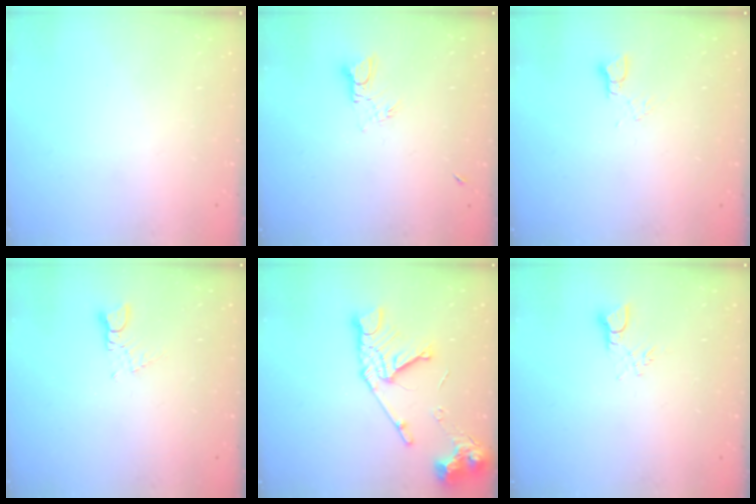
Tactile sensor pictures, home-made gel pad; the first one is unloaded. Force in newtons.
{"total": 3.6, "press": 3.6, "slide": 0.3}
{"total": 2.5, "press": 2.5, "slide": 0.3}
{"total": 1.6, "press": 1.6, "slide": 0.2}
{"total": 16.2, "press": 16.2, "slide": 1.5}
{"total": 2.7, "press": 2.7, "slide": 0.4}